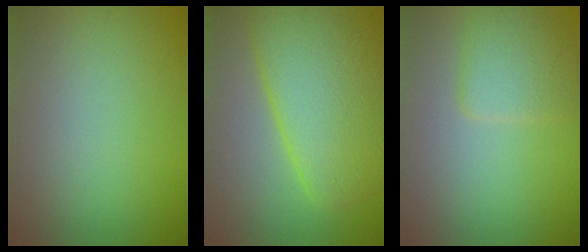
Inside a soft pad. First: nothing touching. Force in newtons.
{"total": 10.6, "press": 10.5, "slide": 0.4}
{"total": 2.9, "press": 2.9, "slide": 0.3}